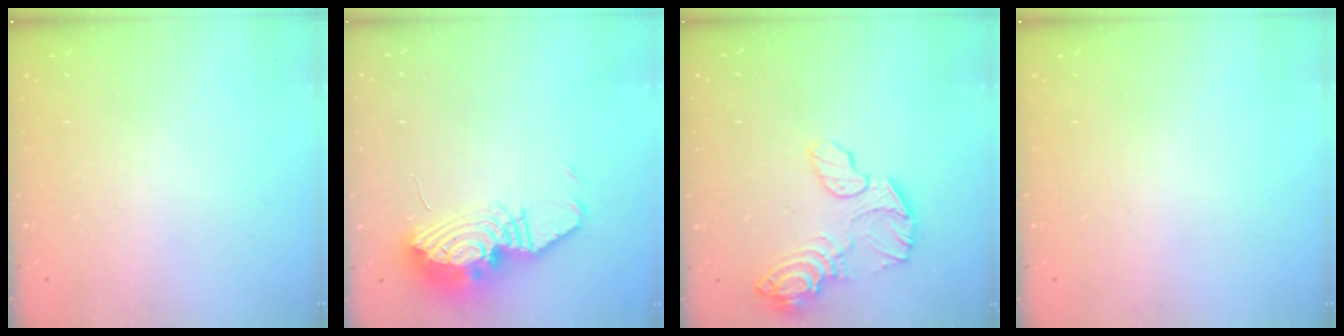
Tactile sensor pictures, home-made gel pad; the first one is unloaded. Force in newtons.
{"total": 14.0, "press": 13.9, "slide": 1.4}
{"total": 14.0, "press": 13.9, "slide": 1.3}
{"total": 0.0}